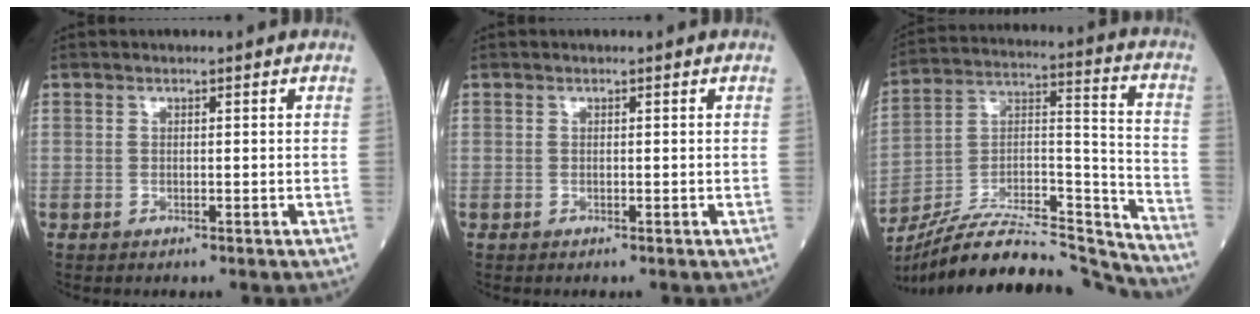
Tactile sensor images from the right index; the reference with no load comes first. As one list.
[{"total": 0.0}, {"total": 25.3, "force": [-23.9, 2.5, 7.8], "torque": [-0.129, 0.024, -0.382]}]